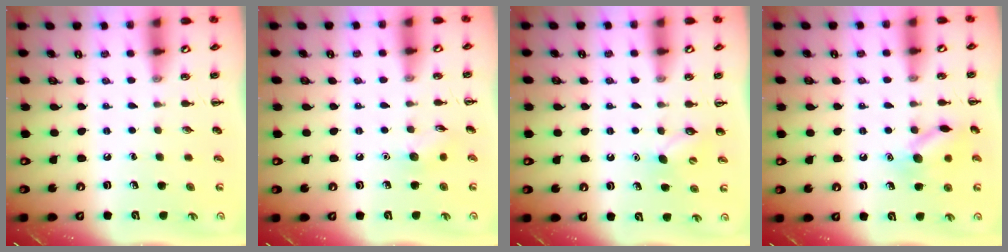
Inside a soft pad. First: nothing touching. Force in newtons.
{"total": 6.3, "press": 6.2, "slide": 1.5}
{"total": 5.0, "press": 4.9, "slide": 1.3}
{"total": 10.9, "press": 10.9, "slide": 0.5}